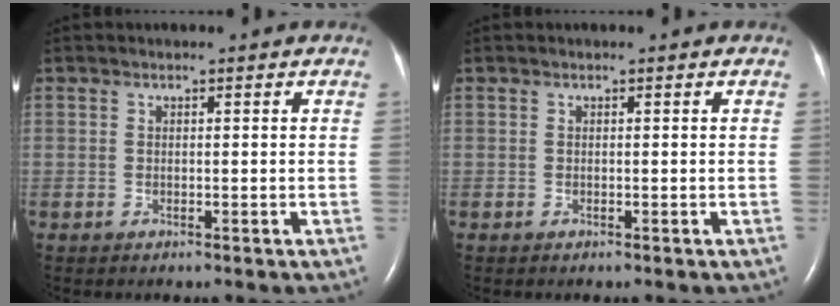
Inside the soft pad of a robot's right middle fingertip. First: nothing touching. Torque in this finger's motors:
{"motor_torque": [0.11, -0.04, -0.03, 0.01]}